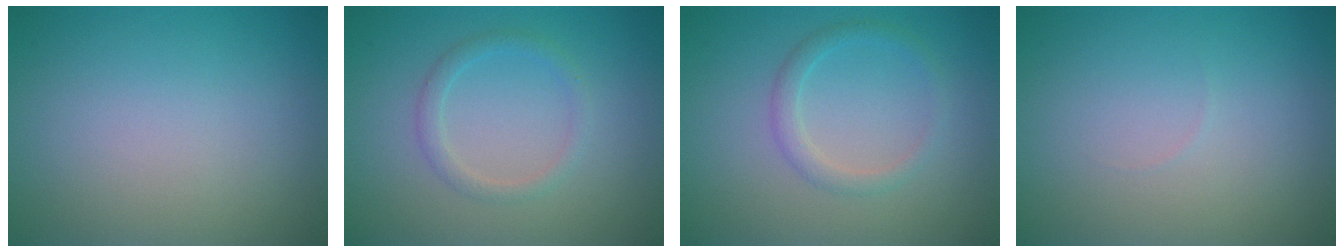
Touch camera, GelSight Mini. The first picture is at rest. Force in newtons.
{"total": 1.6, "press": 1.6, "slide": 0.0}
{"total": 1.7, "press": 1.7, "slide": 0.1}
{"total": 0.0}